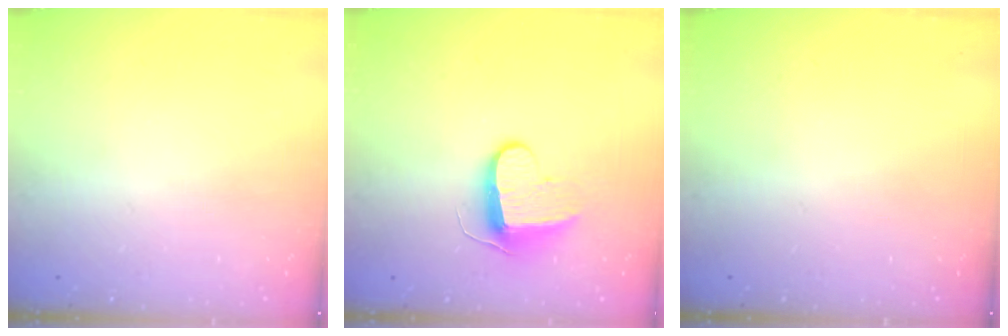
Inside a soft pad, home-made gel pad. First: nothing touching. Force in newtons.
{"total": 9.6, "press": 9.6, "slide": 0.4}
{"total": 0.0}